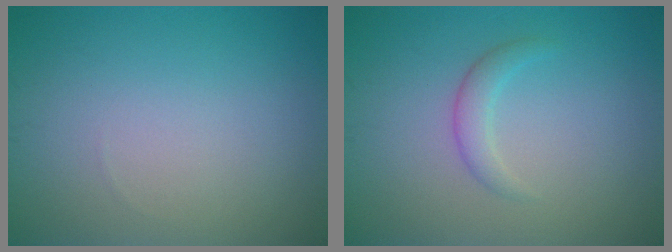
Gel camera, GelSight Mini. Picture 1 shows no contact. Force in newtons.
{"total": 1.7, "press": 1.7, "slide": 0.1}